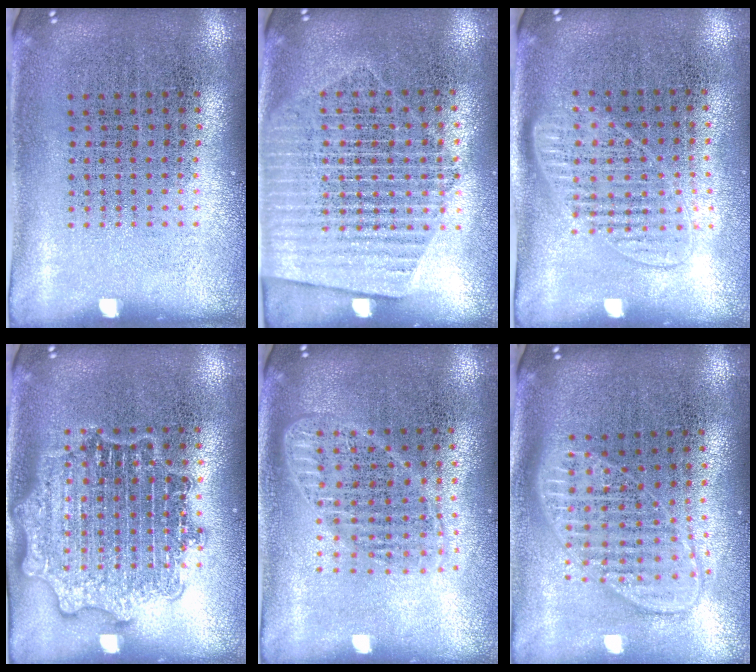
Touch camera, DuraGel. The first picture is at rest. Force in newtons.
{"total": 1.7, "press": 1.5, "slide": 0.7}
{"total": 1.3, "press": 1.2, "slide": 0.6}
{"total": 2.8, "press": 2.8, "slide": 0.4}
{"total": 1.8, "press": 1.5, "slide": 0.9}
{"total": 1.9, "press": 1.6, "slide": 1.1}